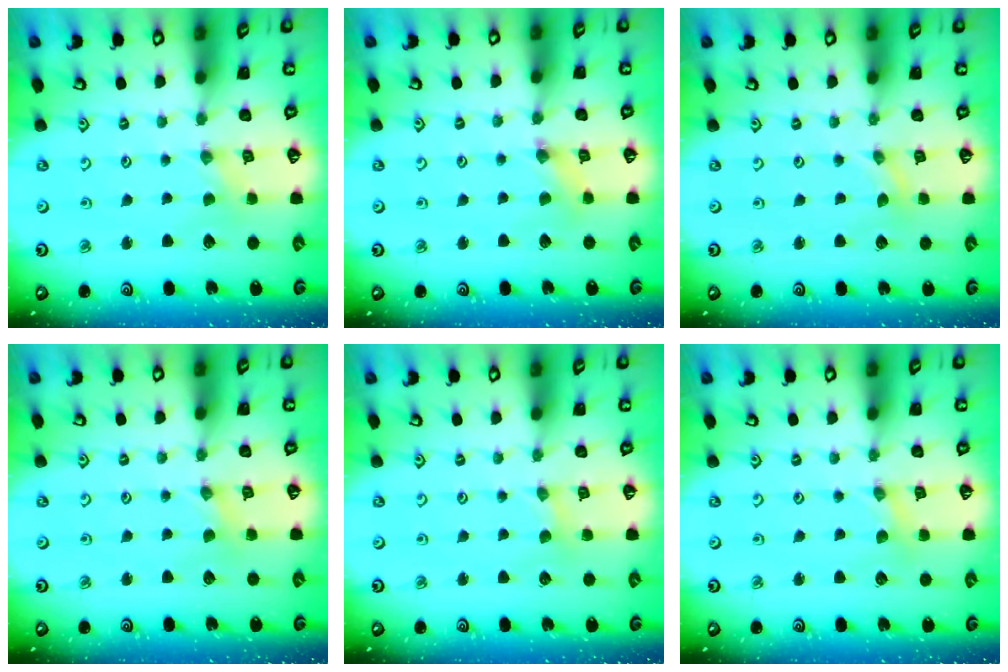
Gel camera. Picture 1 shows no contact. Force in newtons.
{"total": 1.3, "press": 1.3, "slide": 0.3}
{"total": 0.0}
{"total": 1.9, "press": 1.9, "slide": 0.3}
{"total": 1.7, "press": 1.7, "slide": 0.3}
{"total": 0.8, "press": 0.8, "slide": 0.2}